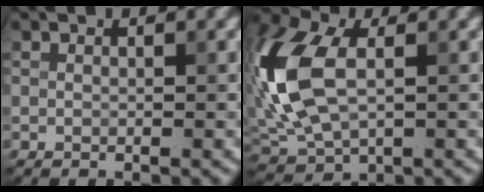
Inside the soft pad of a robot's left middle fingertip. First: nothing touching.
{"total": 10.2, "force": [0.8, 6.1, 8.1], "torque": [-0.211, 0.007, 0.008]}